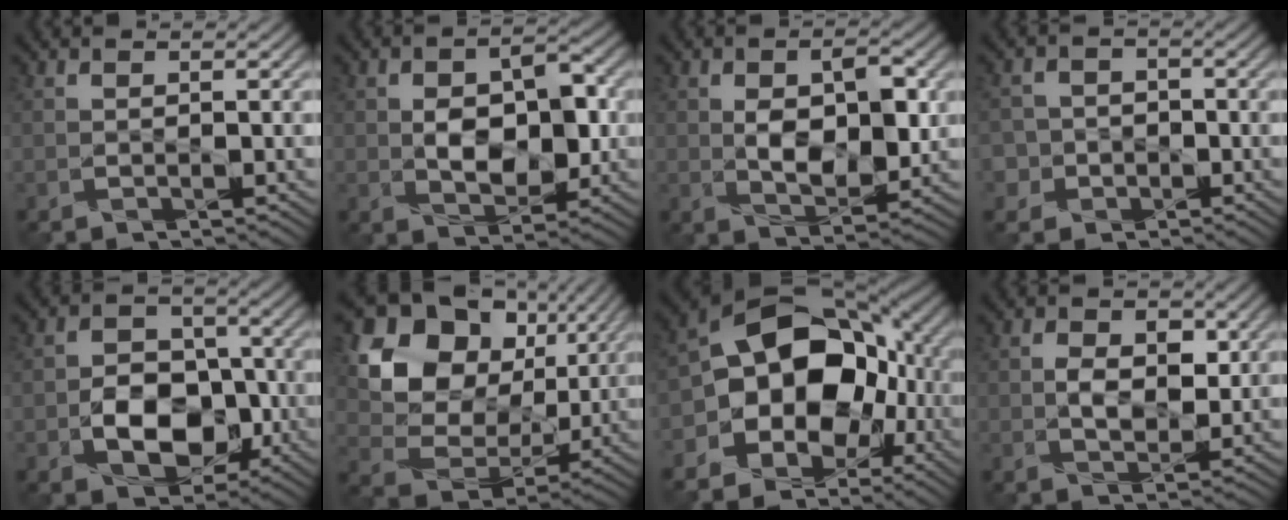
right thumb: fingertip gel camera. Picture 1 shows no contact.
{"total": 7.9, "force": [0.0, 4.9, 6.2], "torque": [-0.099, -0.003, 0.000]}
{"total": 7.8, "force": [0.7, 4.4, 6.4], "torque": [-0.109, -0.007, 0.014]}
{"total": 4.5, "force": [-1.5, 4.2, 0.7], "torque": [-0.020, 0.007, -0.046]}
{"total": 8.2, "force": [-2.2, 5.9, 5.3], "torque": [-0.087, -0.004, -0.042]}
{"total": 14.9, "force": [5.3, 11.4, 8.1], "torque": [-0.180, 0.012, 0.098]}
{"total": 14.5, "force": [-2.1, 11.0, 9.2], "torque": [-0.155, -0.004, -0.049]}
{"total": 4.6, "force": [0.7, 2.9, 3.5], "torque": [-0.064, -0.006, 0.011]}